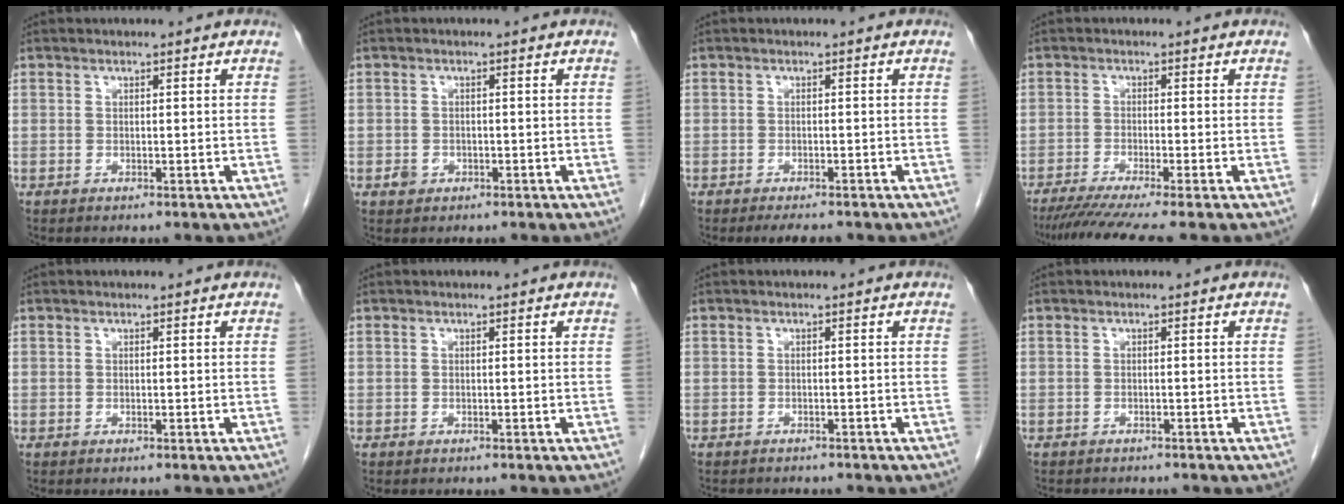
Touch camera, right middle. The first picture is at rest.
{"total": 1.6, "force": [-0.7, 1.3, 0.5], "torque": [-0.007, 0.005, -0.006]}
{"total": 2.8, "force": [-2.4, 0.7, 1.3], "torque": [-0.016, -0.004, -0.031]}
{"total": 7.6, "force": [-6.2, -1.2, 4.3], "torque": [-0.060, -0.023, -0.101]}
{"total": 0.0}
{"total": 0.0}
{"total": 4.6, "force": [-4.2, 1.6, 1.3], "torque": [-0.017, -0.002, -0.052]}
{"total": 4.0, "force": [-3.6, 1.3, 1.1], "torque": [-0.015, -0.003, -0.045]}